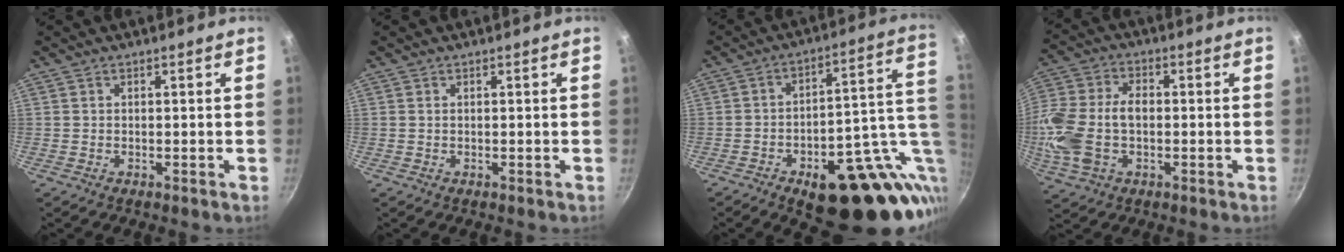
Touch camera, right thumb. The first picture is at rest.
{"total": 0.0}
{"total": 24.5, "force": [-6.0, 11.3, 20.9], "torque": [-0.227, 0.020, -0.072]}
{"total": 15.1, "force": [-1.6, 9.5, 11.6], "torque": [-0.238, 0.027, -0.036]}